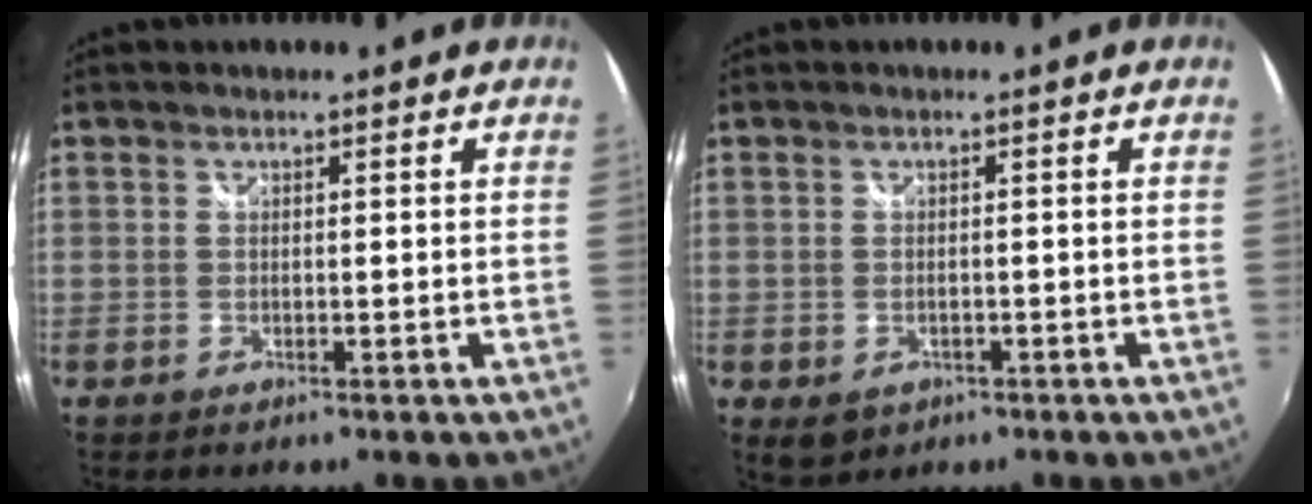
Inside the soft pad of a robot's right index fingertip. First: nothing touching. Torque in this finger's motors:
{"motor_torque": [0.12, 0.04, 0.01, 0.01]}